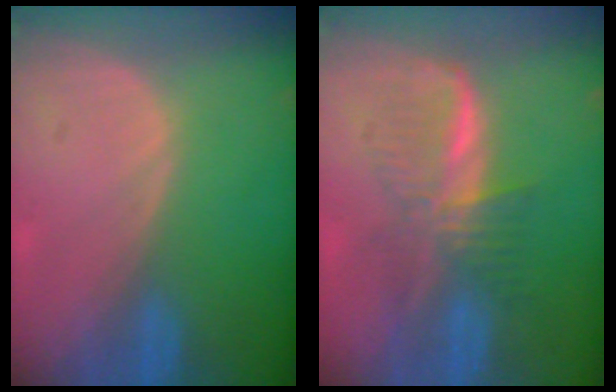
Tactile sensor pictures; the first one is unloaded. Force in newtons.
{"total": 6.1, "press": 6.1, "slide": 0.2}